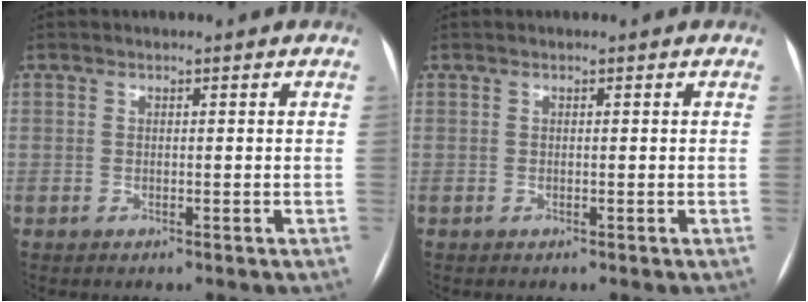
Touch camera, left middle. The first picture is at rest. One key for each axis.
{"total": 0.0}